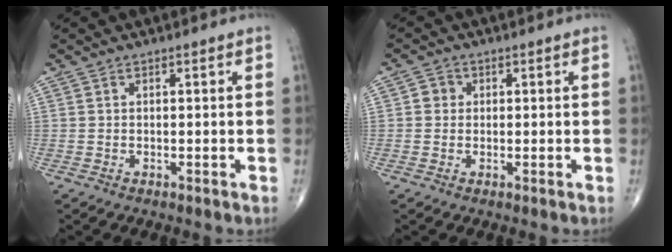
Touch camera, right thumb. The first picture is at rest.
{"total": 2.2, "force": [0.2, 2.1, 0.7], "torque": [0.002, 0.004, -0.001]}